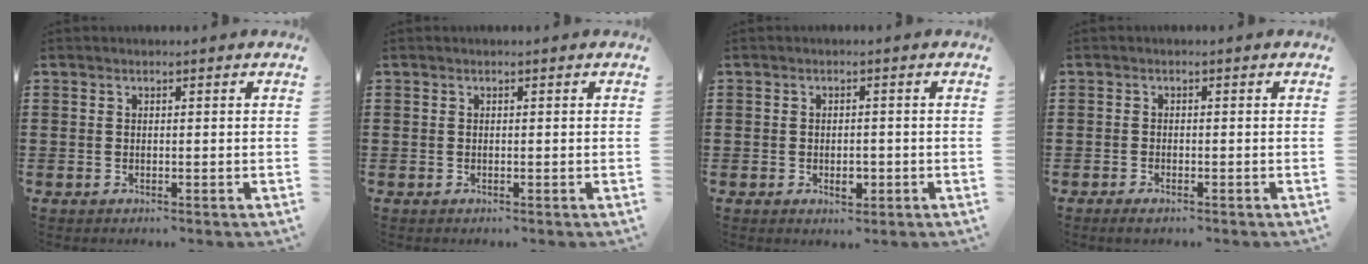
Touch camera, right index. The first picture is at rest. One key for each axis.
{"total": 0.0}
{"total": 2.7, "fx": -0.8, "fy": 1.5, "fz": 2.1, "tx": -0.040, "ty": 0.002, "tz": -0.015}
{"total": 1.2, "fx": -1.1, "fy": 0.3, "fz": 0.4, "tx": -0.010, "ty": -0.003, "tz": -0.020}